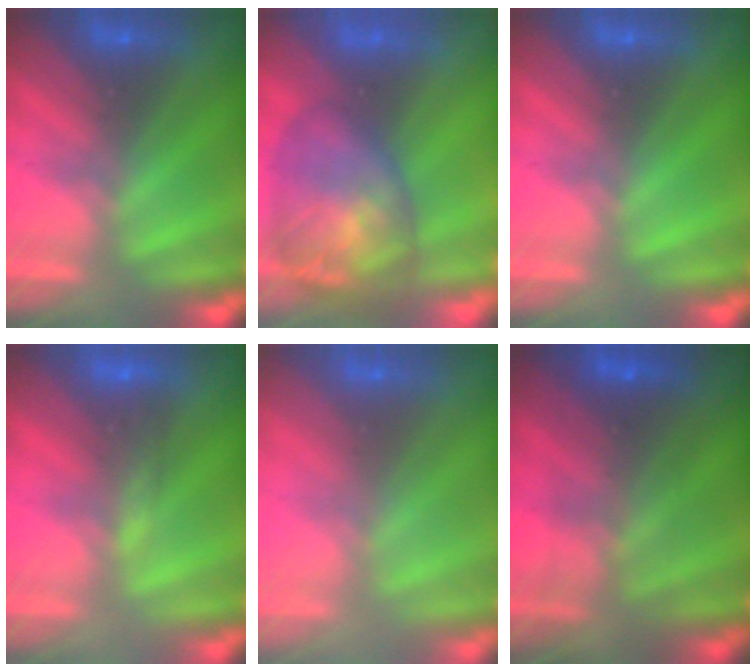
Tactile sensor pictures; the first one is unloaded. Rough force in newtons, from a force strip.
{"total": 7.8}
{"total": 0.0}
{"total": 4.8}
{"total": 2.5}
{"total": 7.4}